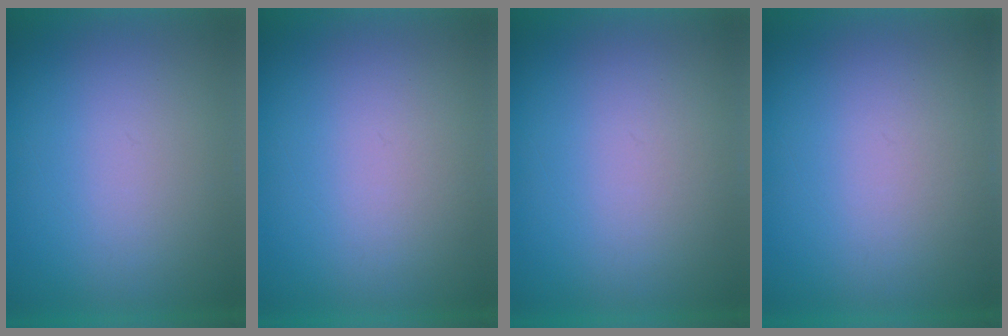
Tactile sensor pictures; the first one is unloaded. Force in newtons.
{"total": 1.0}
{"total": 1.1}
{"total": 1.1}